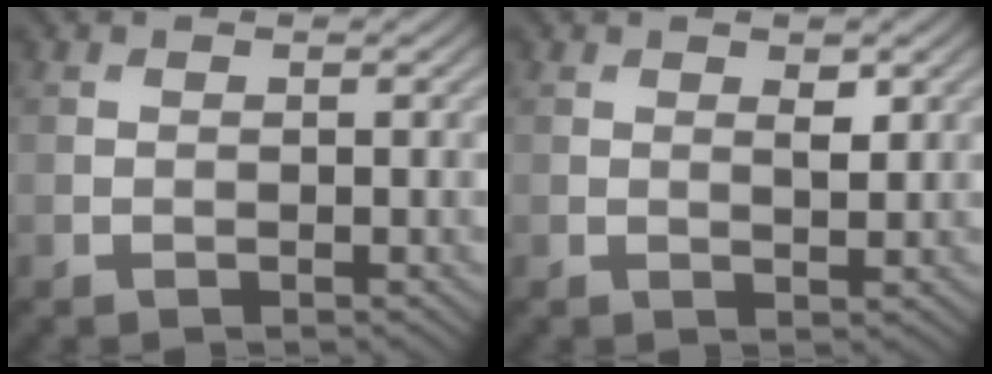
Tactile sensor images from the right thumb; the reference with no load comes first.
{"total": 1.7, "force": [0.8, 0.5, 1.4], "torque": [-0.024, -0.005, 0.015]}